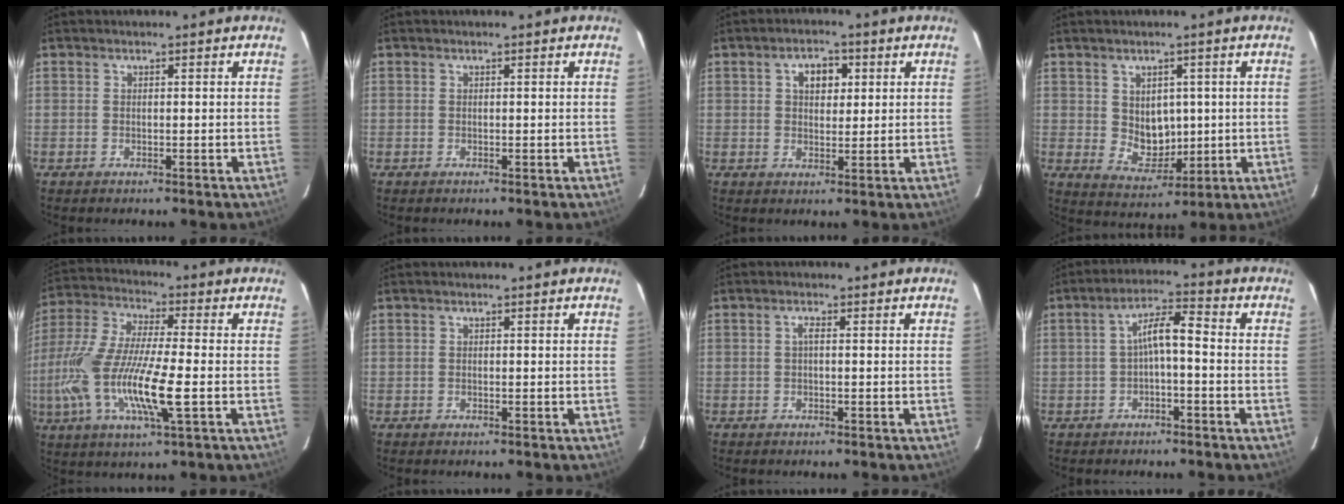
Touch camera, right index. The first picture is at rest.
{"total": 0.0}
{"total": 4.9, "force": [1.7, 3.2, 3.3], "torque": [-0.050, 0.016, 0.030]}
{"total": 6.6, "force": [0.9, 5.4, 3.7], "torque": [-0.063, -0.003, 0.035]}
{"total": 18.4, "force": [-4.2, 3.6, 17.5], "torque": [-0.354, -0.018, -0.085]}
{"total": 0.0}
{"total": 1.0, "force": [-0.1, 0.2, 1.0], "torque": [-0.018, 0.006, -0.003]}
{"total": 5.2, "force": [-1.3, 1.2, 4.9], "torque": [-0.096, 0.016, -0.023]}